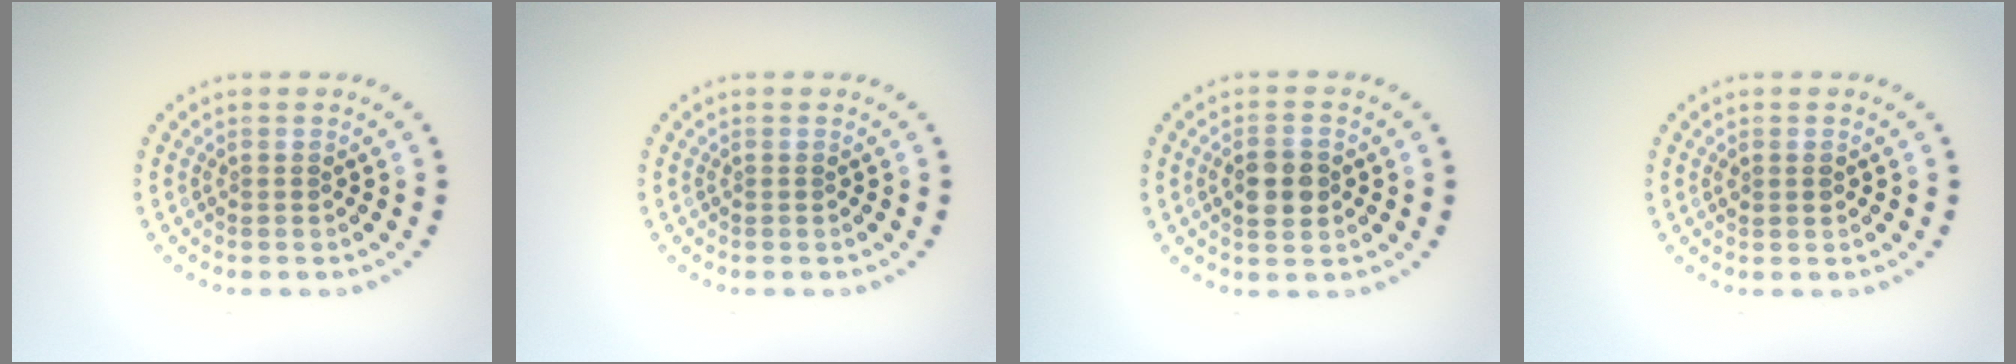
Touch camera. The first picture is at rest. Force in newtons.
{"total": 0.0}
{"total": 3.0, "press": 3.0, "slide": 0.2}
{"total": 0.8, "press": 0.8, "slide": 0.1}